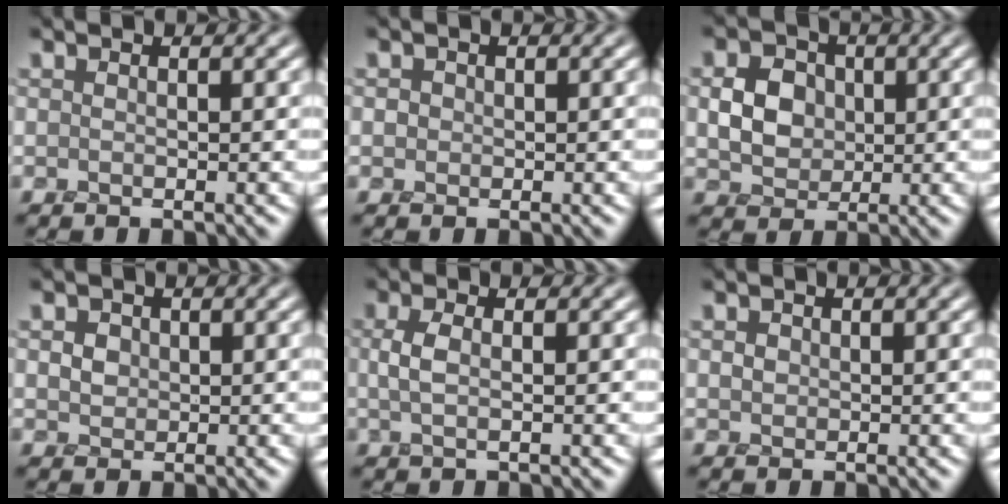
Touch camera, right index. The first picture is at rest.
{"total": 0.8, "force": [-0.2, 0.8, 0.0], "torque": [0.001, -0.003, -0.005]}
{"total": 3.4, "force": [0.0, 2.8, 1.9], "torque": [-0.037, -0.002, -0.001]}
{"total": 2.1, "force": [0.5, 1.8, 1.1], "torque": [-0.019, 0.007, 0.006]}
{"total": 1.1, "force": [0.0, 0.4, 1.0], "torque": [-0.030, 0.000, 0.000]}
{"total": 0.8, "force": [0.0, 0.8, 0.2], "torque": [-0.004, -0.004, 0.001]}